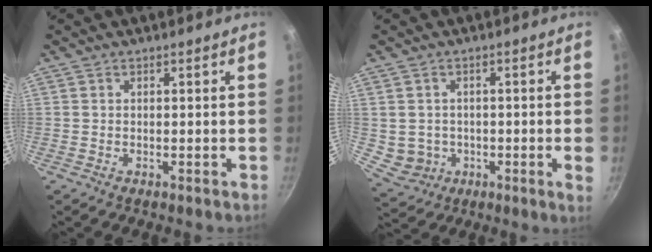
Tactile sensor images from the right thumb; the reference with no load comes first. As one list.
[{"total": 6.1, "force": [-0.5, 4.3, 4.2], "torque": [-0.054, -0.002, 0.004]}]